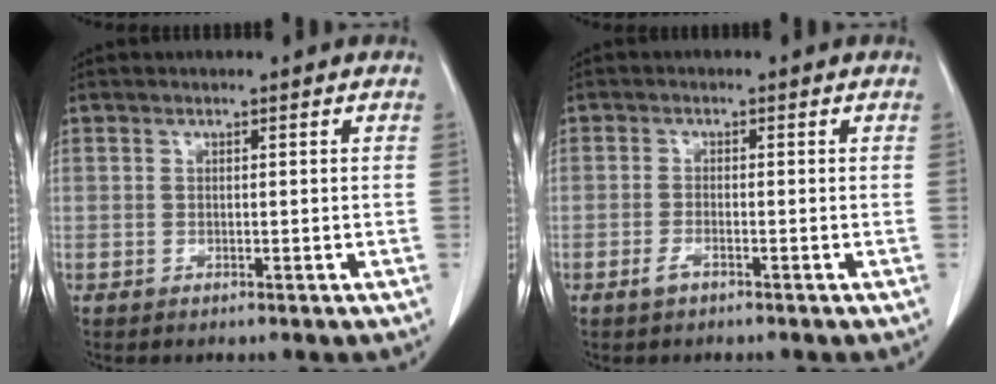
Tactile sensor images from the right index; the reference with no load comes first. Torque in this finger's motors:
{"motor_torque": [0.18, -0.09, 0.02, 0.03]}